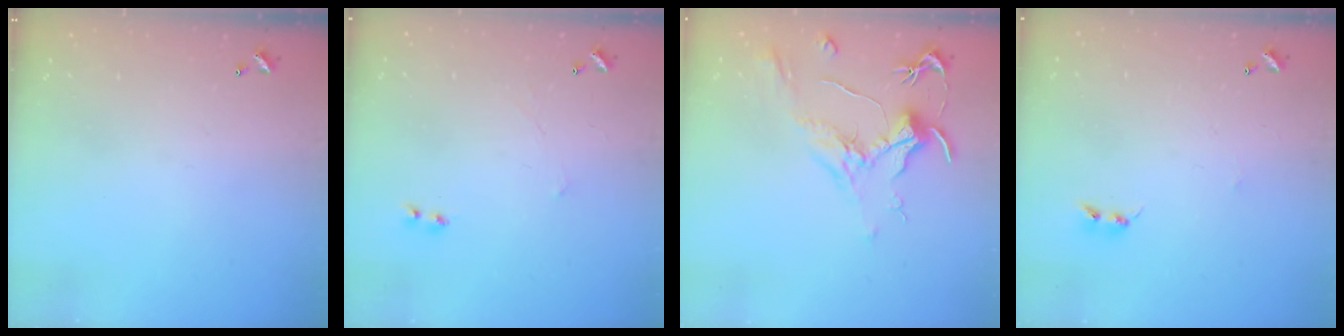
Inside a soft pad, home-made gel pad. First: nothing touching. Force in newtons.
{"total": 2.3, "press": 2.3, "slide": 0.3}
{"total": 2.1, "press": 2.0, "slide": 0.8}
{"total": 2.5, "press": 2.5, "slide": 0.4}